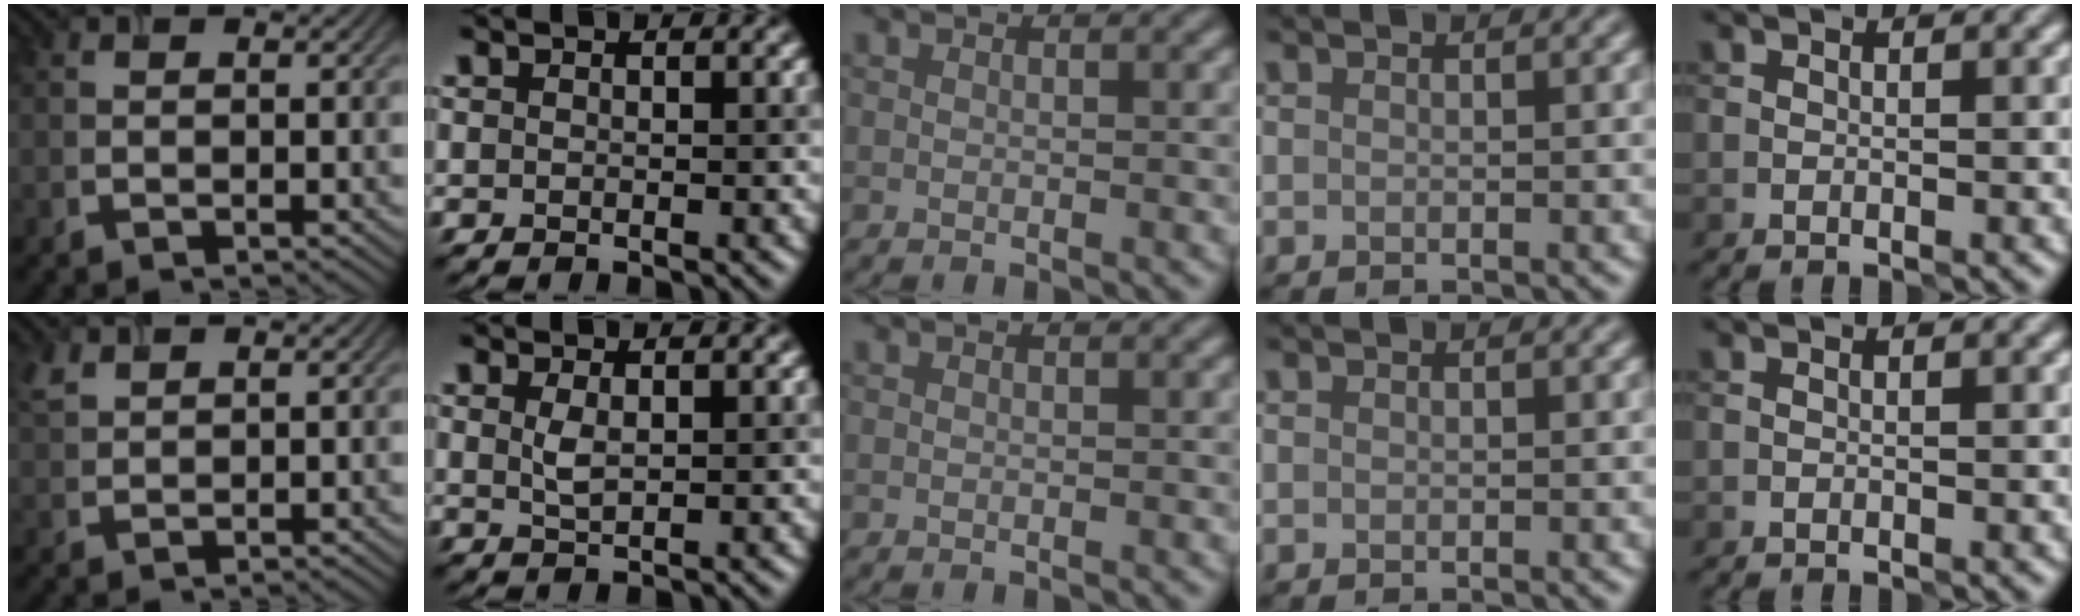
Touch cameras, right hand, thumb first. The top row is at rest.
{"thumb": {"total": 2.4, "force": [1.8, 1.0, 1.1], "torque": [-0.035, 0.004, 0.045]}, "index": {"total": 1.5, "force": [0.5, 0.5, 1.3], "torque": [-0.033, 0.000, 0.013]}}